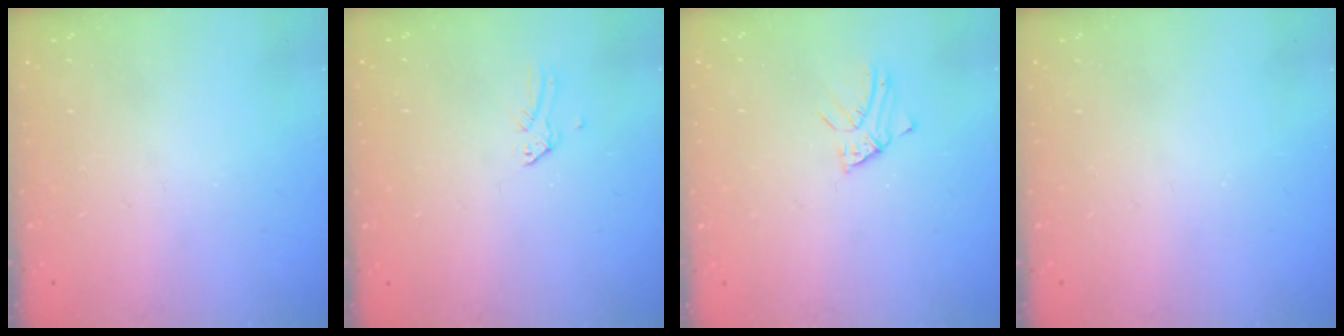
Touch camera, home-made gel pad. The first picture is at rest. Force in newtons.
{"total": 0.0}
{"total": 3.0, "press": 3.0, "slide": 0.2}
{"total": 0.0}